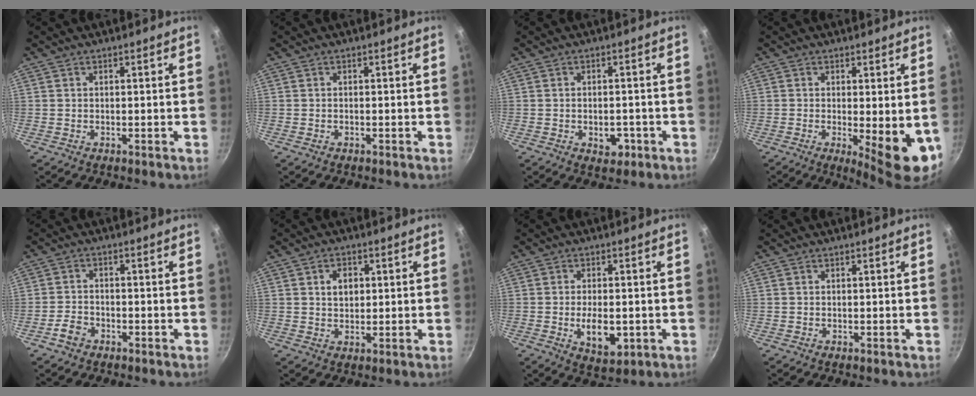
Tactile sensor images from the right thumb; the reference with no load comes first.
{"total": 0.0}
{"total": 4.2, "force": [-1.5, 2.7, 2.8], "torque": [-0.024, 0.009, -0.016]}
{"total": 8.9, "force": [-1.4, 2.3, 8.5], "torque": [-0.105, -0.011, -0.009]}
{"total": 3.6, "force": [-2.2, 2.3, 1.5], "torque": [-0.027, 0.027, -0.041]}
{"total": 4.3, "force": [1.1, 3.2, 2.7], "torque": [-0.026, 0.002, 0.020]}
{"total": 7.6, "force": [-1.5, 4.0, 6.3], "torque": [-0.091, -0.002, -0.014]}
{"total": 0.0}